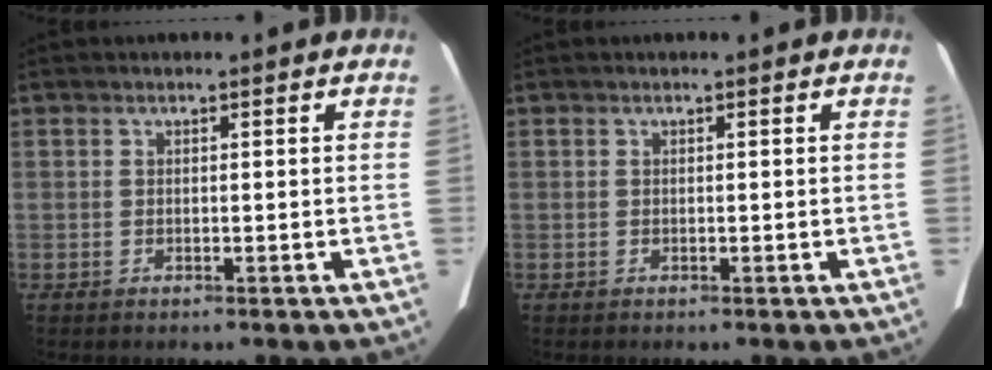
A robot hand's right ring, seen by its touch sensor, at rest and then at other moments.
{"total": 0.0}